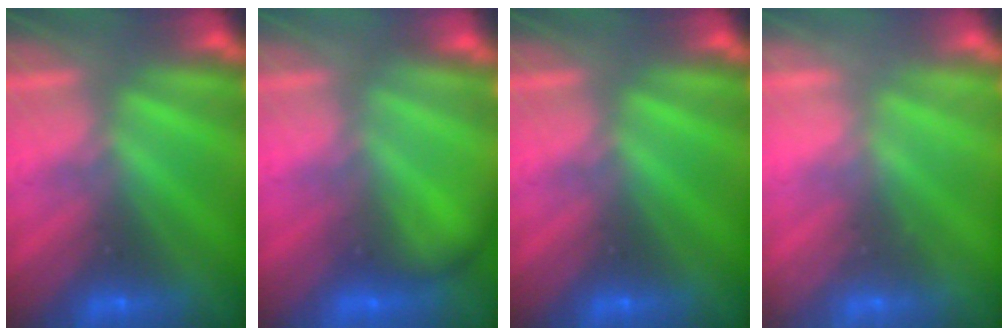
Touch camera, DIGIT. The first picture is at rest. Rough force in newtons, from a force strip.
{"total": 2.2}
{"total": 0.0}
{"total": 2.3}